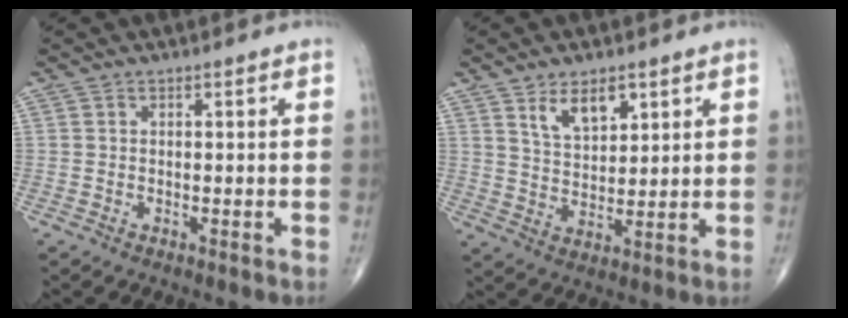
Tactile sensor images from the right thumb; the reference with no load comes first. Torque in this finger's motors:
{"motor_torque": [-0.12, 0.48, 0.09, 0.08, 0.20]}